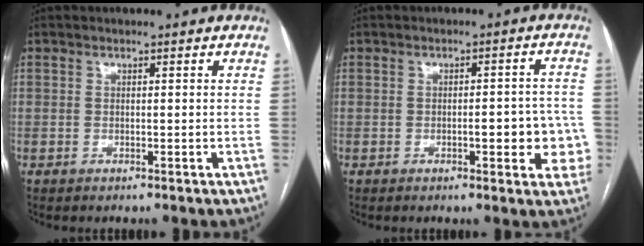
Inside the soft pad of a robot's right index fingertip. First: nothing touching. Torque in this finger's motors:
{"motor_torque": [0.86, -0.33, 0.50, 0.09]}